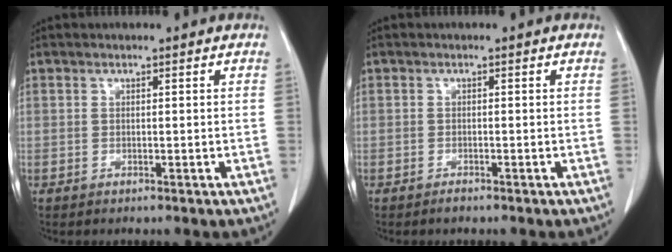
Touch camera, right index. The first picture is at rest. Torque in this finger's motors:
{"motor_torque": [0.11, -0.07, 0.03, 0.01]}